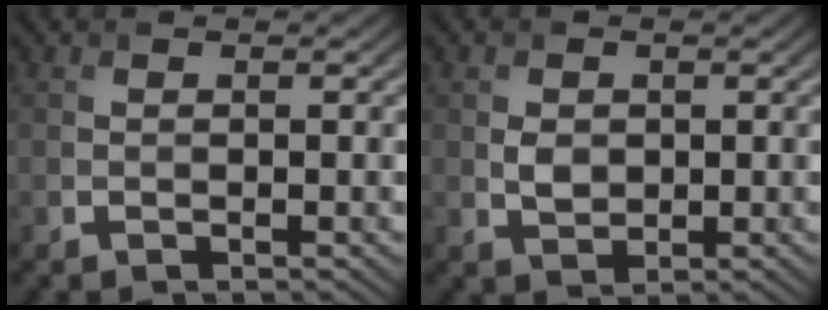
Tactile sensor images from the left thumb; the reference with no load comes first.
{"total": 1.9, "force": [-0.3, 1.5, 1.1], "torque": [-0.022, -0.007, -0.006]}